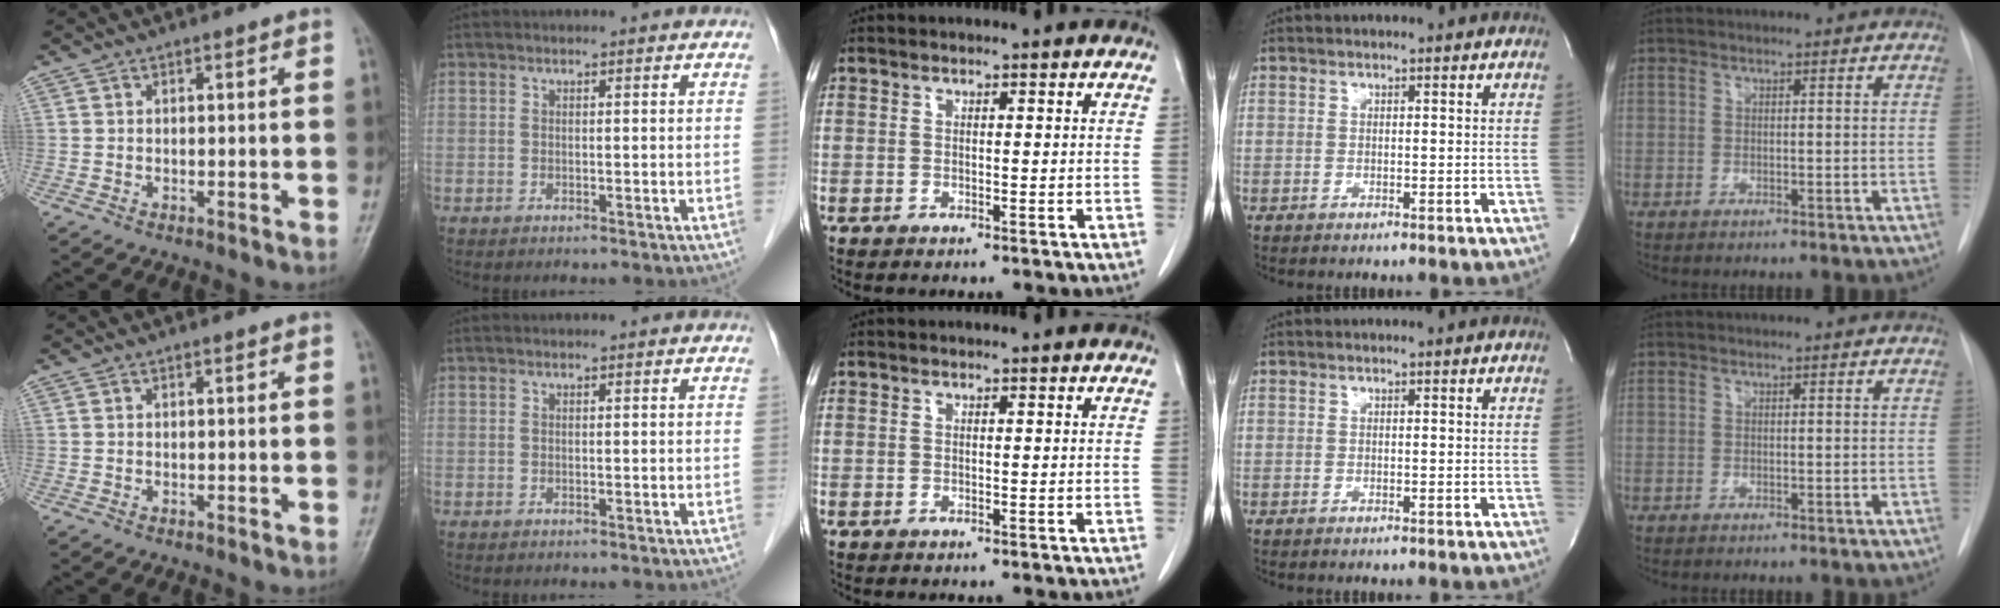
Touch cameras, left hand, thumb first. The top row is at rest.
{}